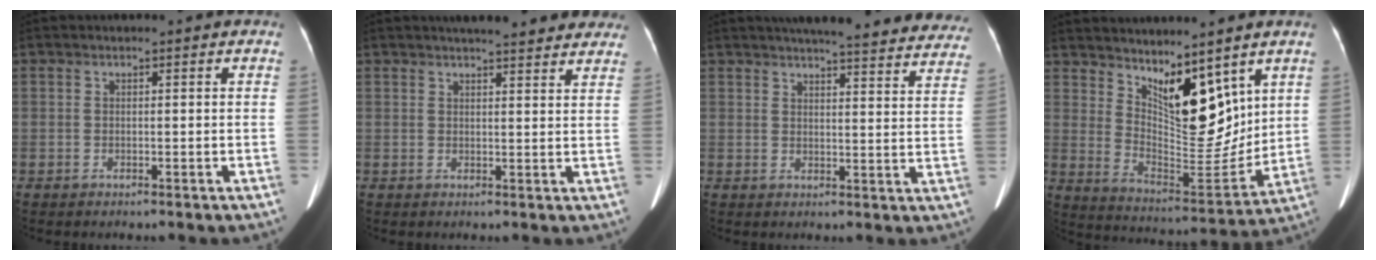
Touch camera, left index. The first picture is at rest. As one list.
[{"total": 12.9, "force": [11.4, 2.4, 5.6], "torque": [-0.055, 0.015, 0.127]}, {"total": 26.9, "force": [24.4, 3.9, 10.8], "torque": [-0.147, -0.040, 0.278]}, {"total": 12.9, "force": [8.0, 4.5, 9.0], "torque": [-0.154, -0.009, 0.158]}]